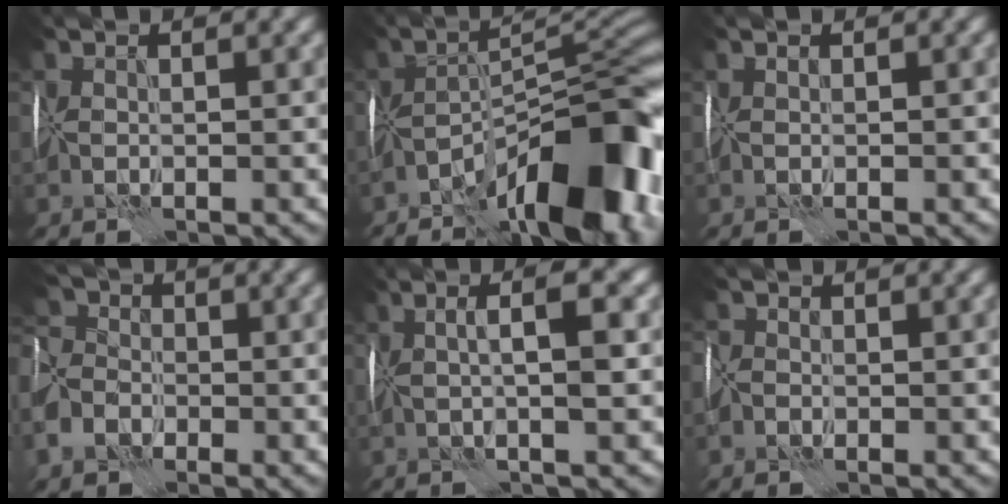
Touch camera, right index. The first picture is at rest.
{"total": 13.1, "force": [-7.7, 4.1, 9.7], "torque": [-0.134, 0.005, -0.137]}
{"total": 0.0}
{"total": 8.0, "force": [-4.0, 5.8, 3.9], "torque": [-0.083, -0.020, -0.082]}
{"total": 3.6, "force": [0.3, 0.3, 3.6], "torque": [-0.054, 0.006, 0.001]}
{"total": 2.2, "force": [-0.9, 1.8, 0.9], "torque": [-0.010, 0.000, -0.019]}